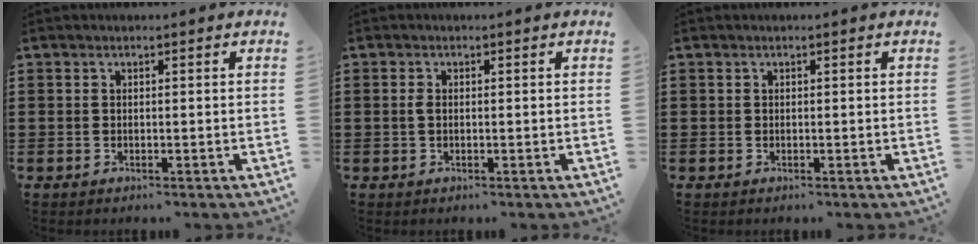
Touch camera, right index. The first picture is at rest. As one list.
[{"total": 1.3, "force": [0.0, 0.7, 1.1], "torque": [-0.031, 0.000, -0.004]}, {"total": 0.0}]